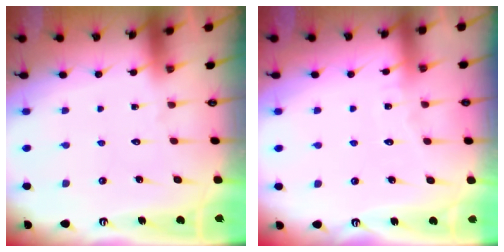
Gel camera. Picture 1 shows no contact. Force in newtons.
{"total": 3.5, "press": 3.5, "slide": 0.4}